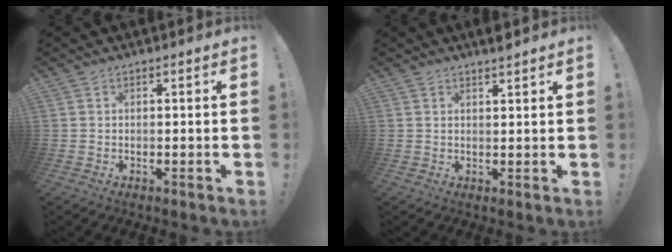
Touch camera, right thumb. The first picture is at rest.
{"total": 1.9, "force": [1.8, 0.0, 0.8], "torque": [-0.007, -0.013, 0.029]}